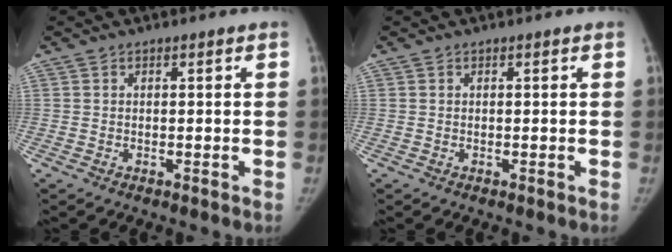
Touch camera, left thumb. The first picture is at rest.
{"total": 0.0}